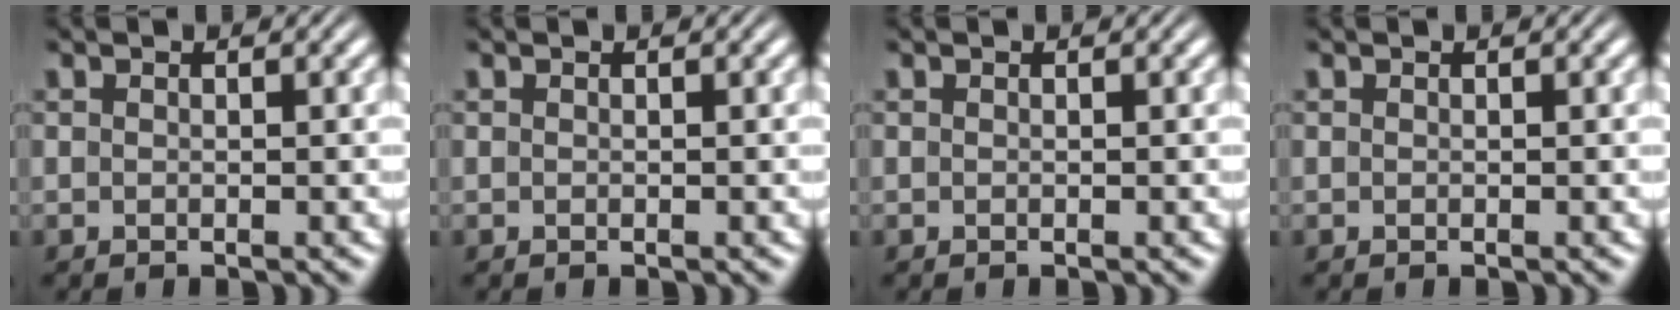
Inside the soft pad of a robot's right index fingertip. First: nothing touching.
{"total": 0.0}
{"total": 0.0}
{"total": 0.0}